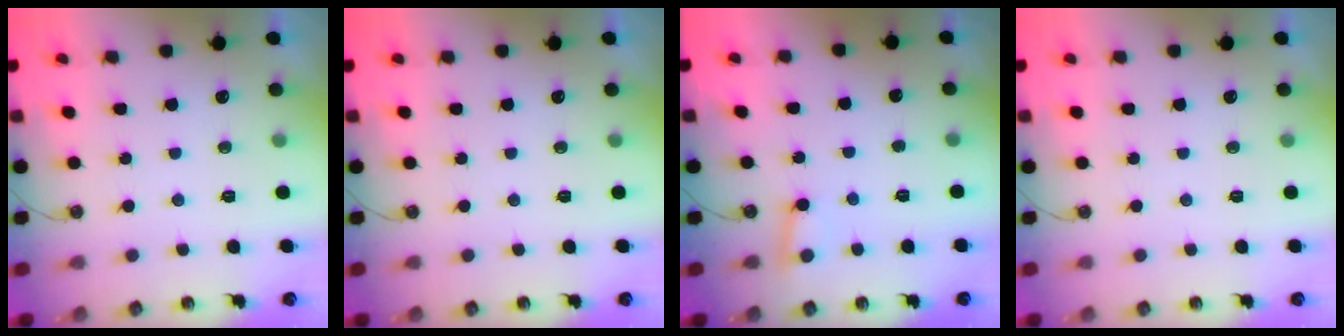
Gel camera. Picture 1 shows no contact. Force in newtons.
{"total": 0.0}
{"total": 2.9, "press": 2.9, "slide": 0.3}
{"total": 0.0}